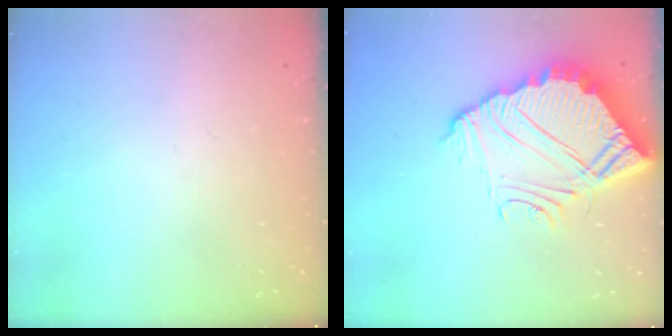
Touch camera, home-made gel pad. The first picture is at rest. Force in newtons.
{"total": 12.8, "press": 12.8, "slide": 1.0}